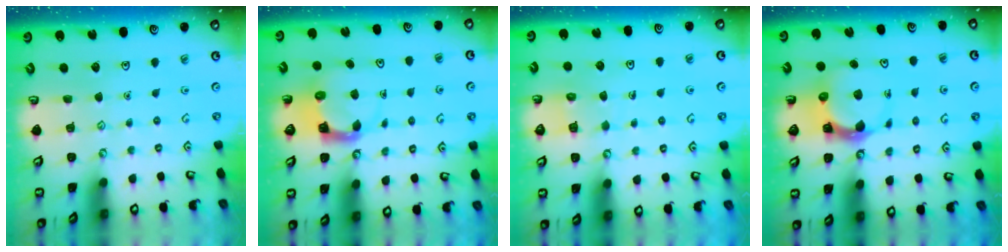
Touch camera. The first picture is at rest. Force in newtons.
{"total": 3.9, "press": 3.9, "slide": 0.3}
{"total": 5.3, "press": 5.3, "slide": 0.4}
{"total": 4.7, "press": 4.7, "slide": 0.7}